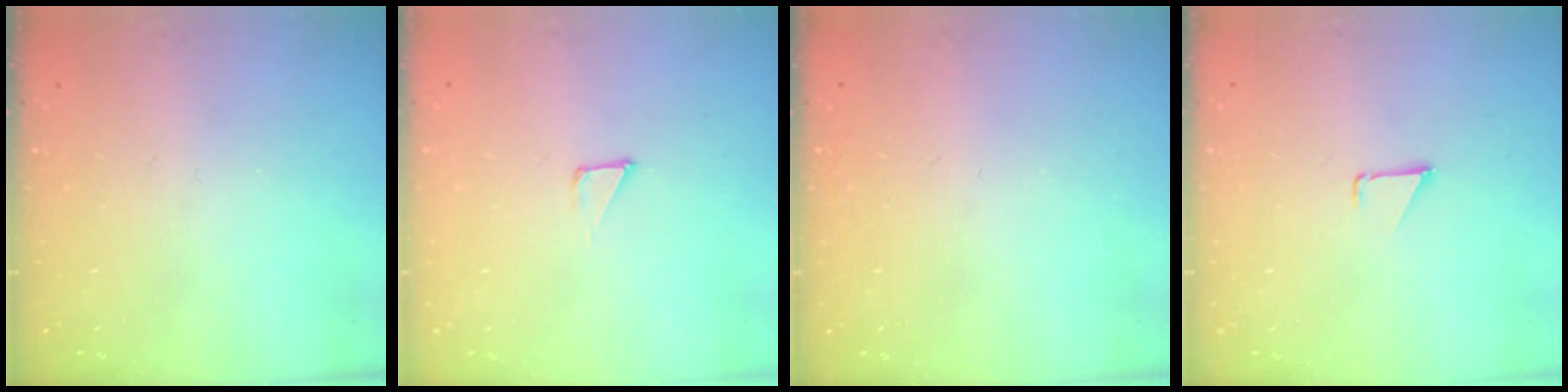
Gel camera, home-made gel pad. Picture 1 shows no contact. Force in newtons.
{"total": 2.9, "press": 2.9, "slide": 0.3}
{"total": 1.5, "press": 1.5, "slide": 0.1}
{"total": 0.9, "press": 0.9, "slide": 0.1}